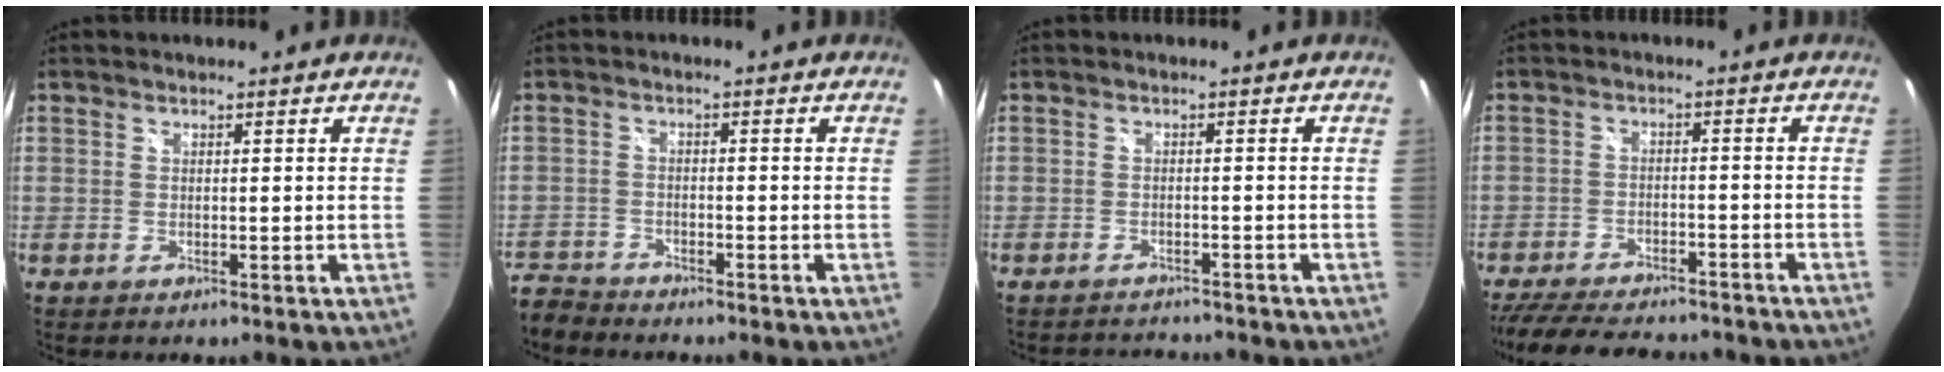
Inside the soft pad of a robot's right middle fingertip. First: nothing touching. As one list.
[{"total": 6.4, "force": [-6.0, 2.0, 0.5], "torque": [-0.041, -0.005, -0.122]}, {"total": 7.1, "force": [-6.7, 1.6, 1.7], "torque": [-0.046, -0.012, -0.096]}, {"total": 17.1, "force": [-14.5, 5.4, 7.2], "torque": [-0.162, -0.005, -0.214]}]